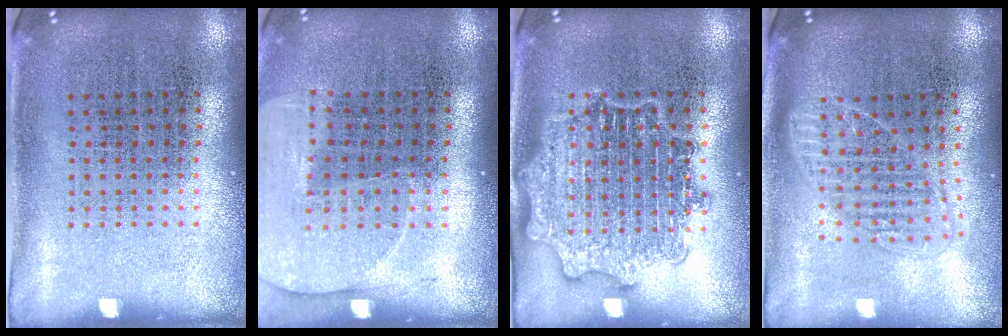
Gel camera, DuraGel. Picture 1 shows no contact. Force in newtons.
{"total": 1.4, "press": 1.3, "slide": 0.5}
{"total": 2.8, "press": 2.8, "slide": 0.4}
{"total": 1.7, "press": 1.5, "slide": 0.8}